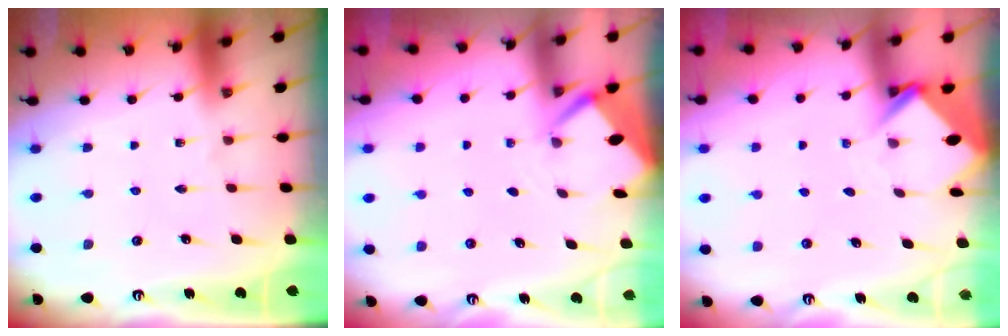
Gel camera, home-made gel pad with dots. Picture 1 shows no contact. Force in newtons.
{"total": 2.6, "press": 2.6, "slide": 0.0}
{"total": 4.0, "press": 4.0, "slide": 0.2}